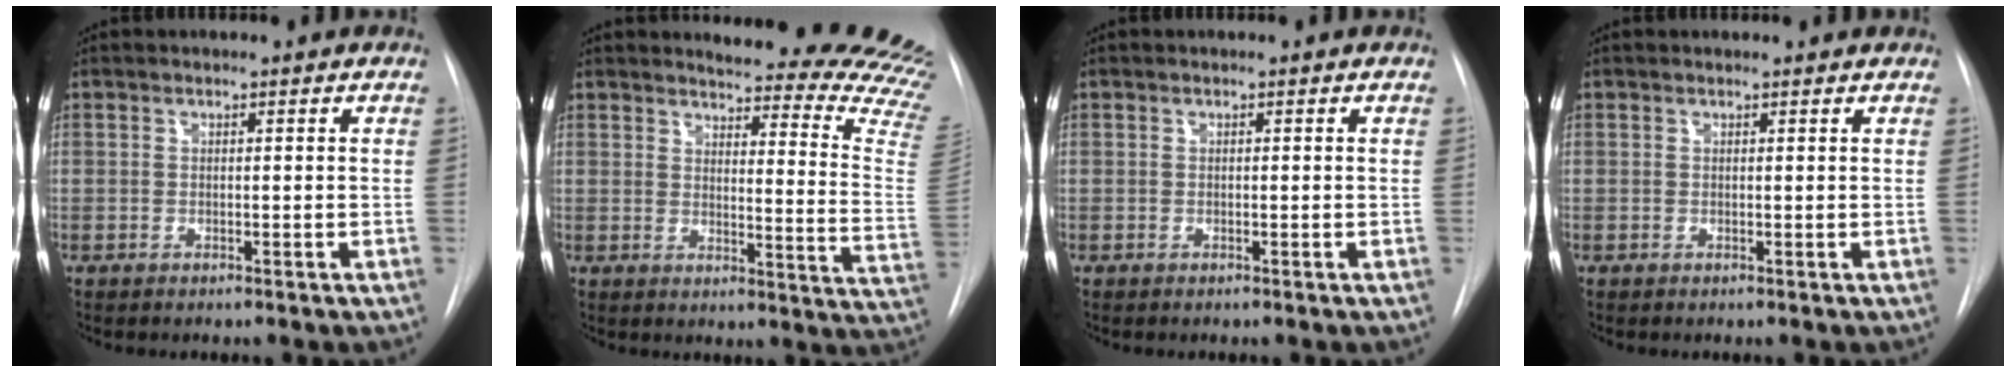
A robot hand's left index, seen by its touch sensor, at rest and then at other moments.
{"total": 22.0, "force": [20.8, 1.0, 7.0], "torque": [-0.080, -0.163, 0.212]}
{"total": 0.0}
{"total": 1.0, "force": [0.9, 0.4, 0.1], "torque": [-0.009, 0.010, 0.002]}